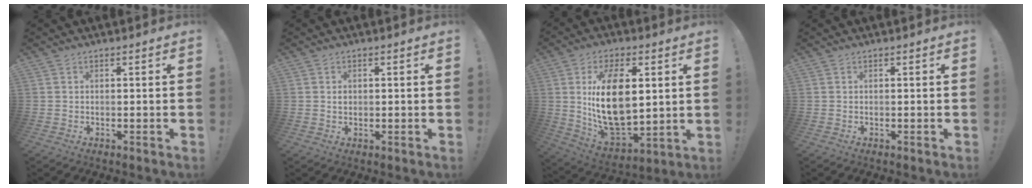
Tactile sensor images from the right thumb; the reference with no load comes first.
{"total": 0.7, "force": [0.1, 0.7, 0.3], "torque": [-0.004, 0.002, 0.002]}
{"total": 19.5, "force": [3.9, 11.0, 15.5], "torque": [-0.295, -0.023, 0.069]}
{"total": 0.0}